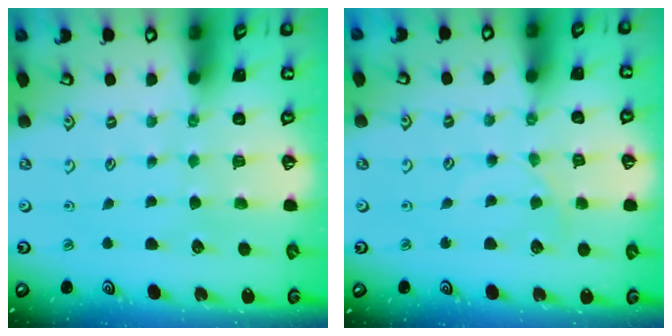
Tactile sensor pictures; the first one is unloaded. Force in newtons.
{"total": 3.0, "press": 3.0, "slide": 0.4}